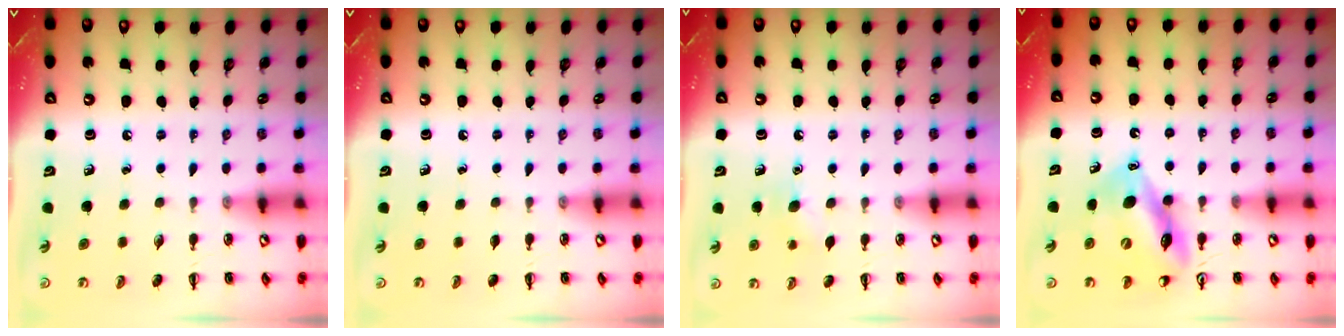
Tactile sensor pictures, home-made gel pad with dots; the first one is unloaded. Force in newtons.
{"total": 0.0}
{"total": 6.1, "press": 5.9, "slide": 1.8}
{"total": 12.1, "press": 11.4, "slide": 4.0}